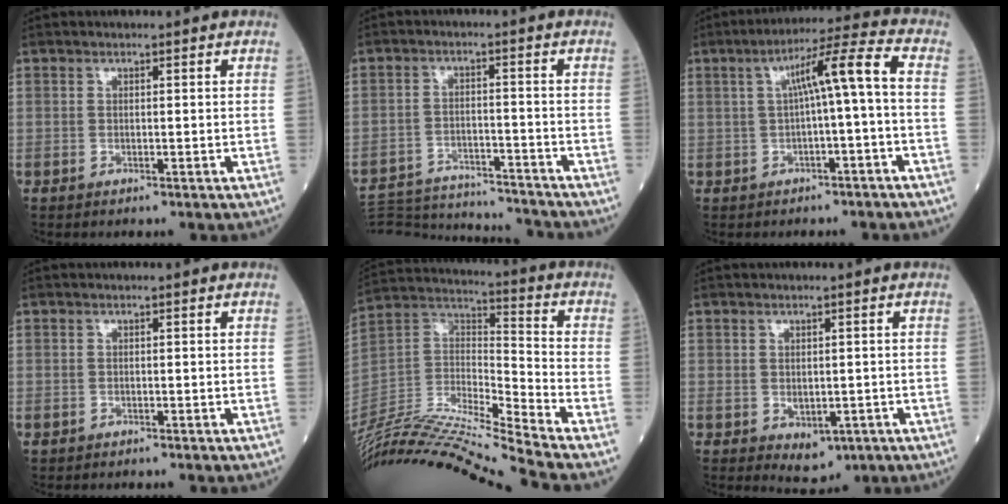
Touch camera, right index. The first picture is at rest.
{"total": 18.4, "force": [-17.7, 2.0, 4.8], "torque": [-0.112, -0.011, -0.260]}
{"total": 7.7, "force": [0.1, -0.3, 7.7], "torque": [-0.121, 0.027, 0.001]}
{"total": 0.0}
{"total": 24.4, "force": [-22.3, -2.7, 9.6], "torque": [-0.204, -0.015, -0.394]}
{"total": 3.5, "force": [-0.7, 2.5, 2.4], "torque": [-0.029, -0.003, 0.004]}